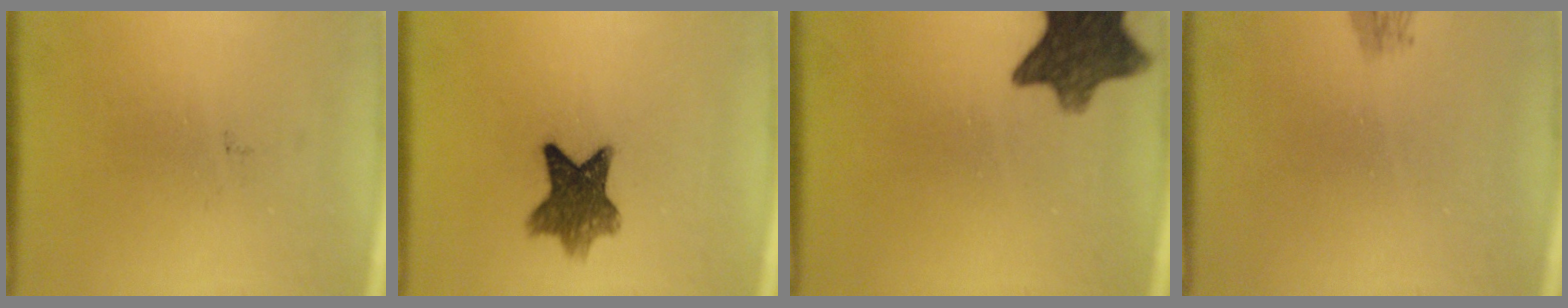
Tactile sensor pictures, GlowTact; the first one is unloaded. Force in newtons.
{"total": 8.1}
{"total": 11.0}
{"total": 1.1}